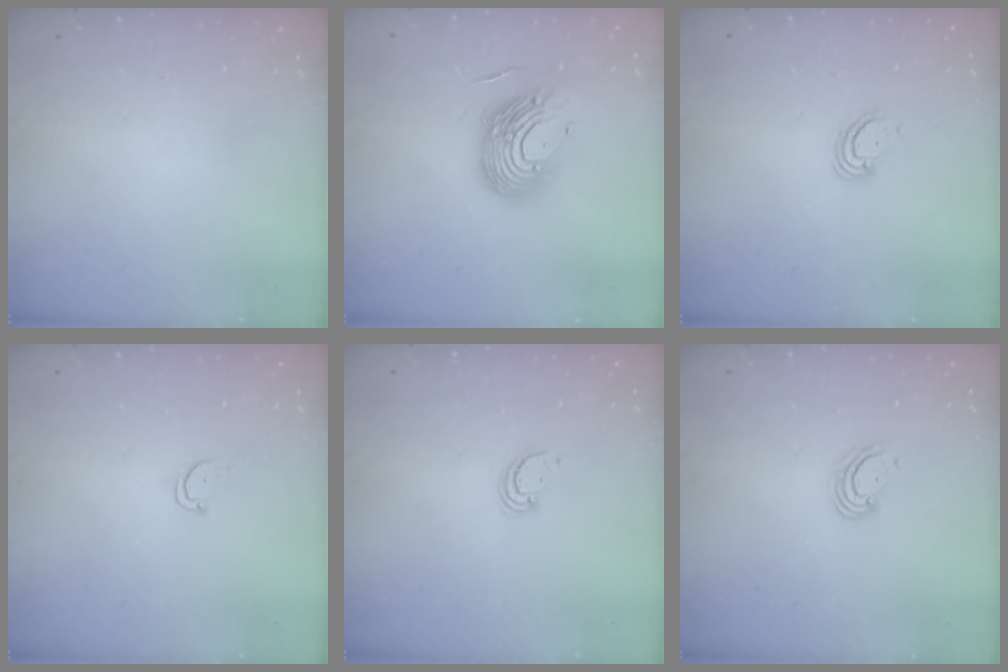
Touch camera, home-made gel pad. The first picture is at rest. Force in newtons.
{"total": 16.3, "press": 16.2, "slide": 2.1}
{"total": 3.2, "press": 3.2, "slide": 0.2}
{"total": 2.0, "press": 2.0, "slide": 0.2}
{"total": 2.6, "press": 2.6, "slide": 0.2}
{"total": 3.8, "press": 3.8, "slide": 0.3}